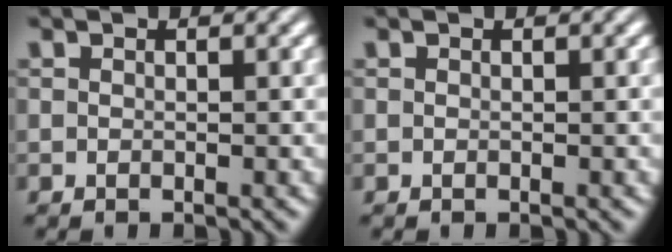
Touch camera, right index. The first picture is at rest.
{"total": 0.0}